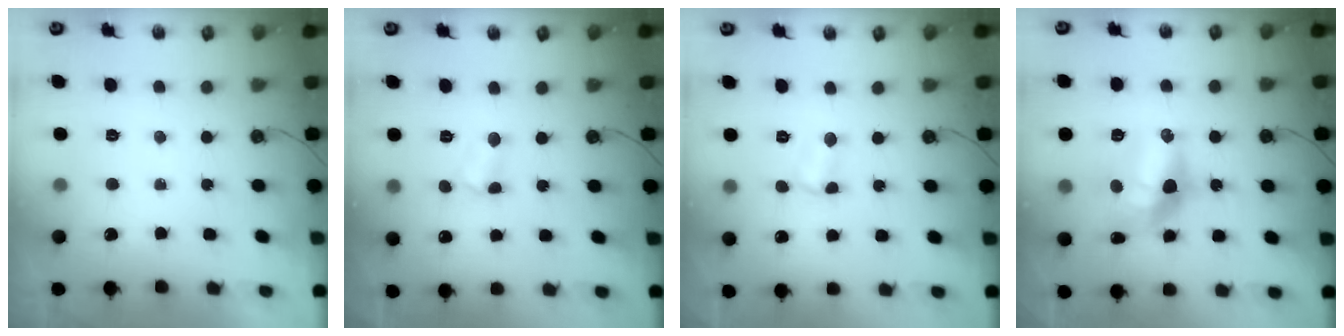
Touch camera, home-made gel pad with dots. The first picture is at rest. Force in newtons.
{"total": 4.0, "press": 4.0, "slide": 0.5}
{"total": 3.9, "press": 3.8, "slide": 0.6}
{"total": 14.5, "press": 14.5, "slide": 0.7}